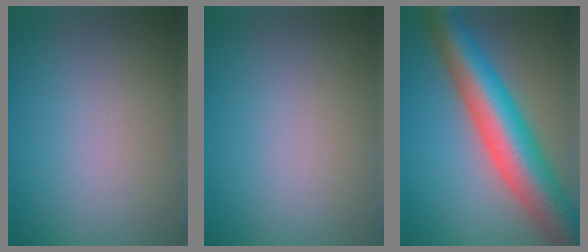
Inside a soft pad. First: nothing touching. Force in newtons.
{"total": 0.0}
{"total": 10.6, "press": 10.6, "slide": 0.2}